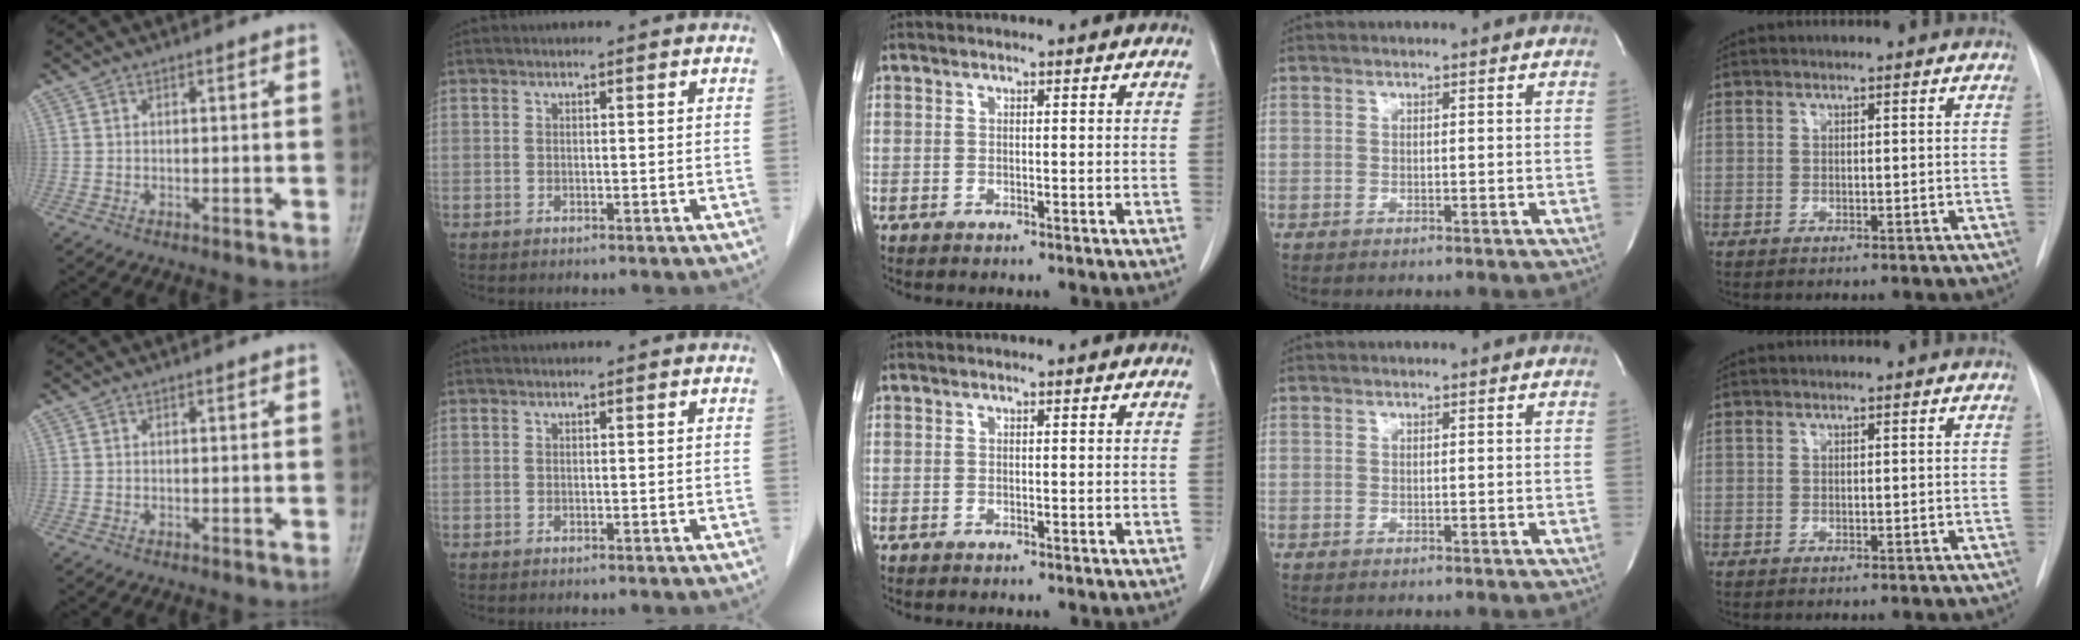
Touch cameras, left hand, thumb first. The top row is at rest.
{}